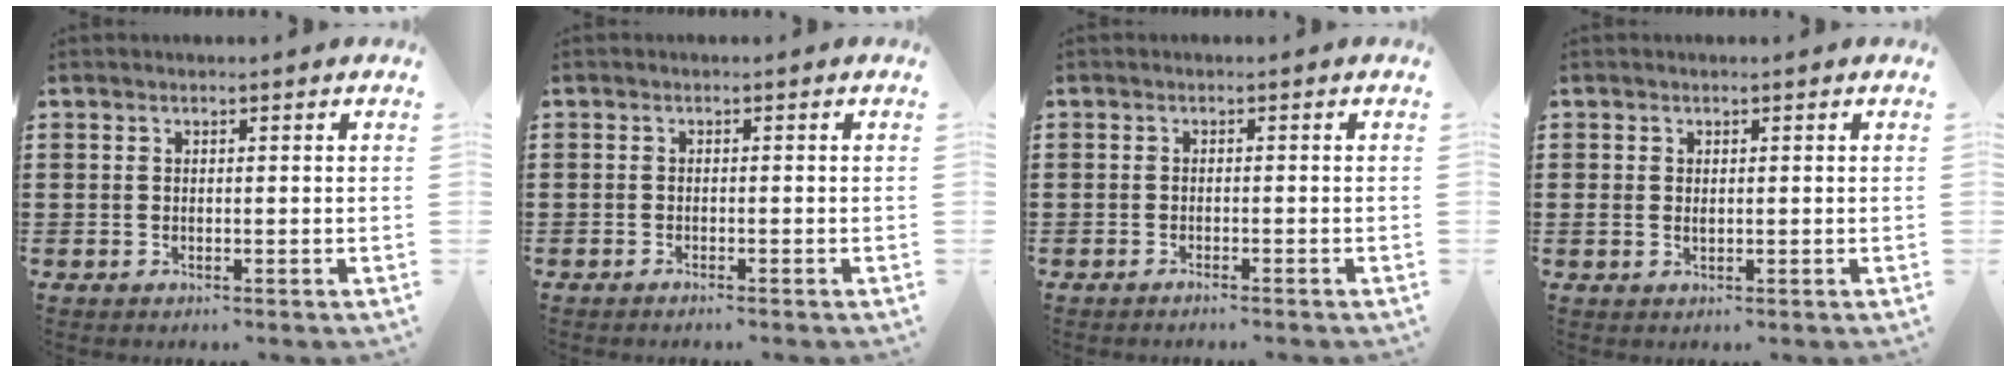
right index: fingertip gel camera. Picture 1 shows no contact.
{"total": 0.5, "force": [-0.5, 0.0, 0.1], "torque": [-0.003, -0.001, -0.010]}
{"total": 0.8, "force": [-0.8, -0.1, 0.2], "torque": [-0.005, 0.000, -0.015]}
{"total": 1.0, "force": [0.1, 0.7, 0.7], "torque": [-0.015, 0.005, 0.000]}